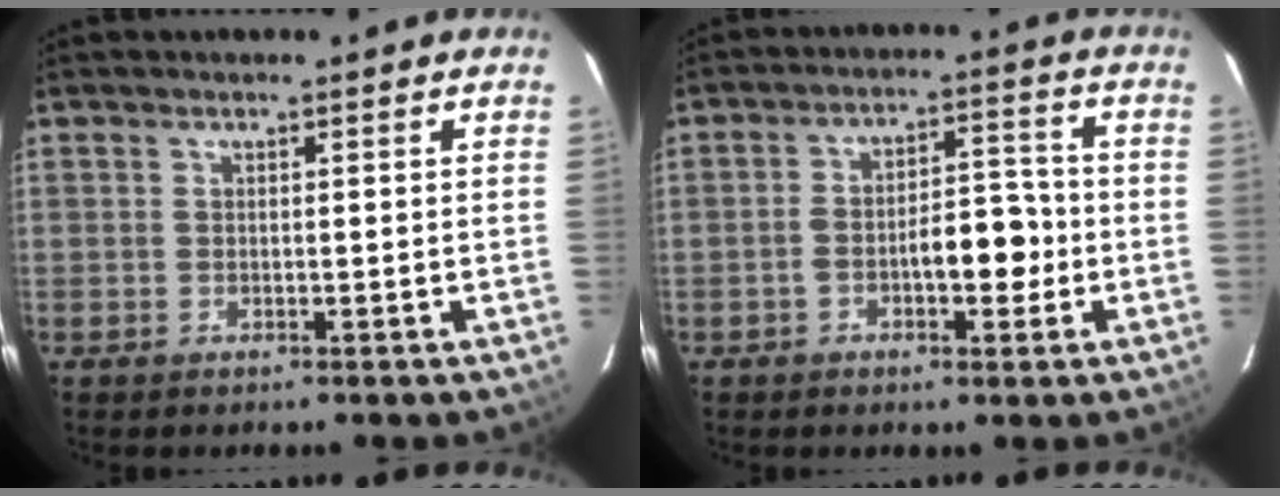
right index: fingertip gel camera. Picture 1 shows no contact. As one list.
[{"total": 7.8, "force": [-2.1, 3.0, 6.8], "torque": [-0.113, 0.027, -0.031]}]